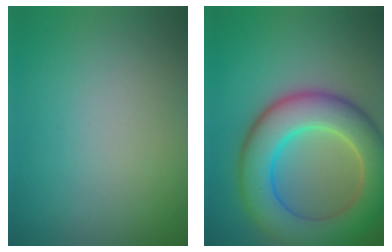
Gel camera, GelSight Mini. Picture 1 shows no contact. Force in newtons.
{"total": 9.3, "press": 9.3, "slide": 0.5}